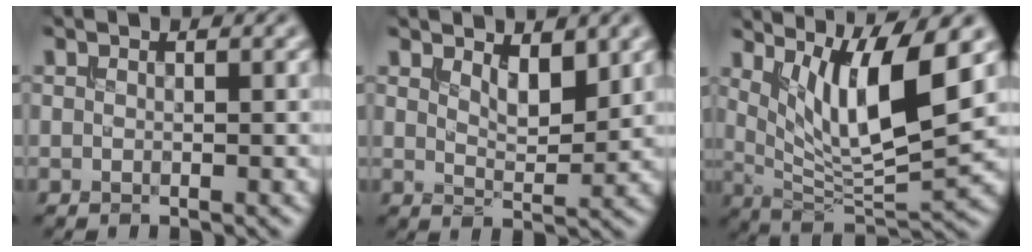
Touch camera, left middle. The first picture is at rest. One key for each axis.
{"total": 2.7, "fx": 1.6, "fy": 1.0, "fz": 2.0, "tx": -0.036, "ty": -0.009, "tz": 0.029}
{"total": 9.2, "fx": 3.7, "fy": 2.3, "fz": 8.1, "tx": -0.136, "ty": -0.015, "tz": 0.072}